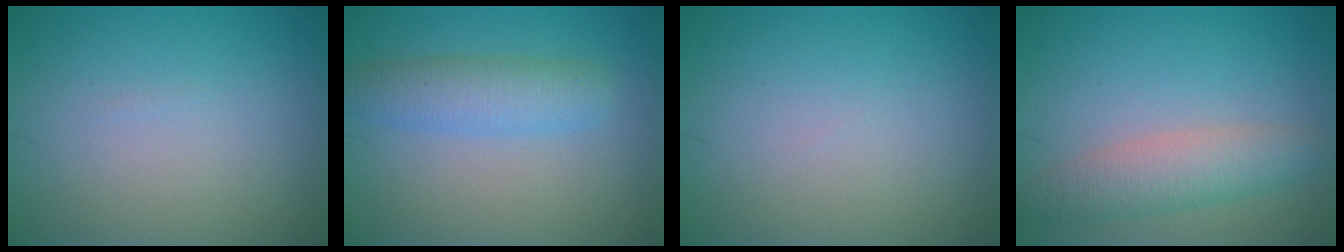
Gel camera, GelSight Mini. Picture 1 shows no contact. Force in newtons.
{"total": 3.7, "press": 3.7, "slide": 0.1}
{"total": 0.0}
{"total": 4.0, "press": 4.0, "slide": 0.1}